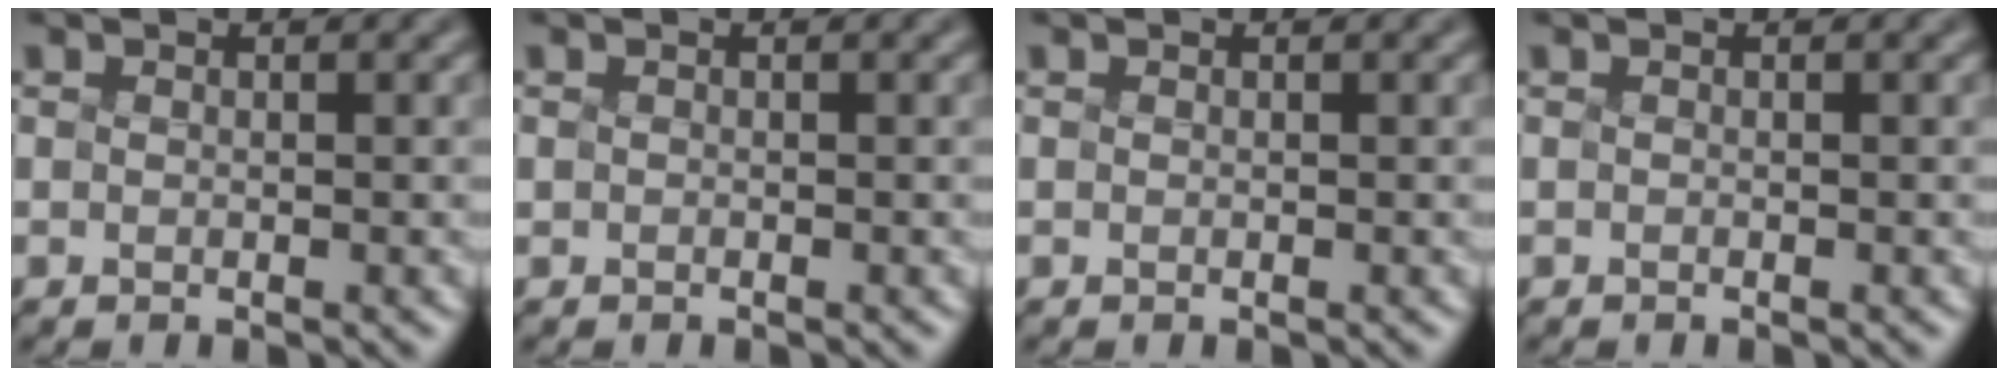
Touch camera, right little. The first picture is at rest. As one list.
[{"total": 0.0}, {"total": 0.0}, {"total": 0.0}]